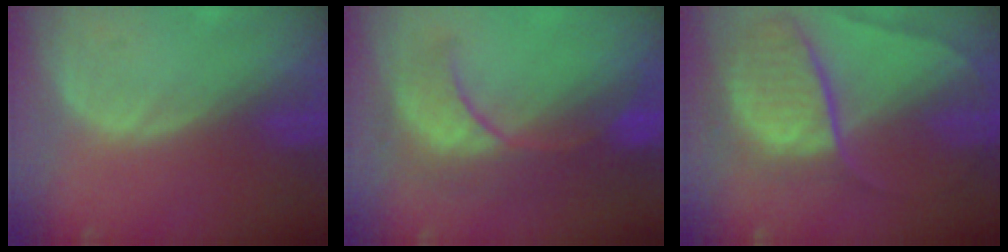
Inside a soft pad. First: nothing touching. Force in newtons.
{"total": 9.5, "press": 8.9, "slide": 3.3}
{"total": 10.6, "press": 8.8, "slide": 6.0}